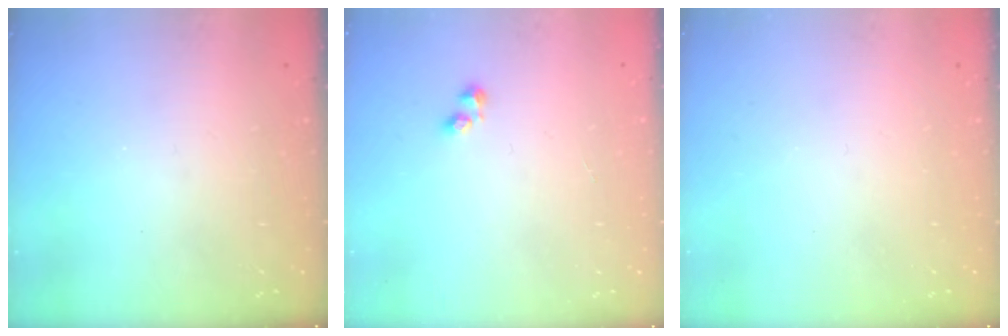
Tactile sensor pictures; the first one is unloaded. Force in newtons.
{"total": 1.2, "press": 1.0, "slide": 0.6}
{"total": 0.0}